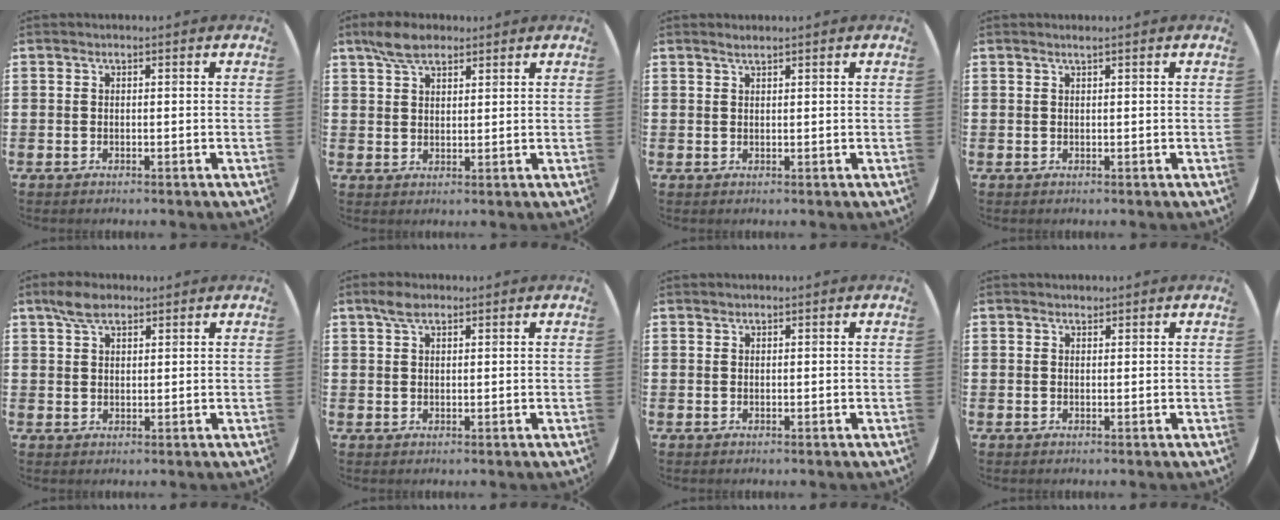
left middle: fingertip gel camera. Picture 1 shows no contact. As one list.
[{"total": 5.0, "force": [3.9, 2.4, 2.0], "torque": [-0.042, 0.001, 0.073]}, {"total": 1.0, "force": [0.9, -0.1, 0.3], "torque": [-0.007, 0.000, 0.018]}, {"total": 0.6, "force": [0.4, -0.2, 0.4], "torque": [-0.004, -0.001, 0.008]}, {"total": 4.0, "force": [3.0, 1.9, 1.8], "torque": [-0.033, 0.005, 0.055]}, {"total": 2.5, "force": [1.8, 1.2, 1.3], "torque": [-0.020, 0.003, 0.032]}, {"total": 0.0}, {"total": 0.6, "force": [0.6, 0.1, -0.1], "torque": [0.009, -0.001, 0.010]}]